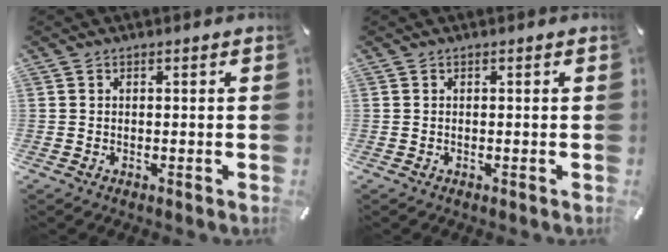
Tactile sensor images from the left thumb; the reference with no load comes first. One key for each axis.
{"total": 0.0}